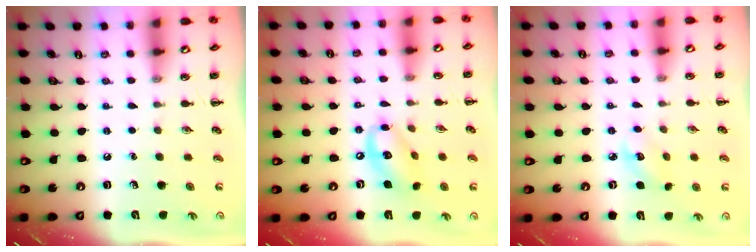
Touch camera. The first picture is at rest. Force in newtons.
{"total": 13.2, "press": 12.8, "slide": 2.9}
{"total": 4.4, "press": 4.2, "slide": 1.2}